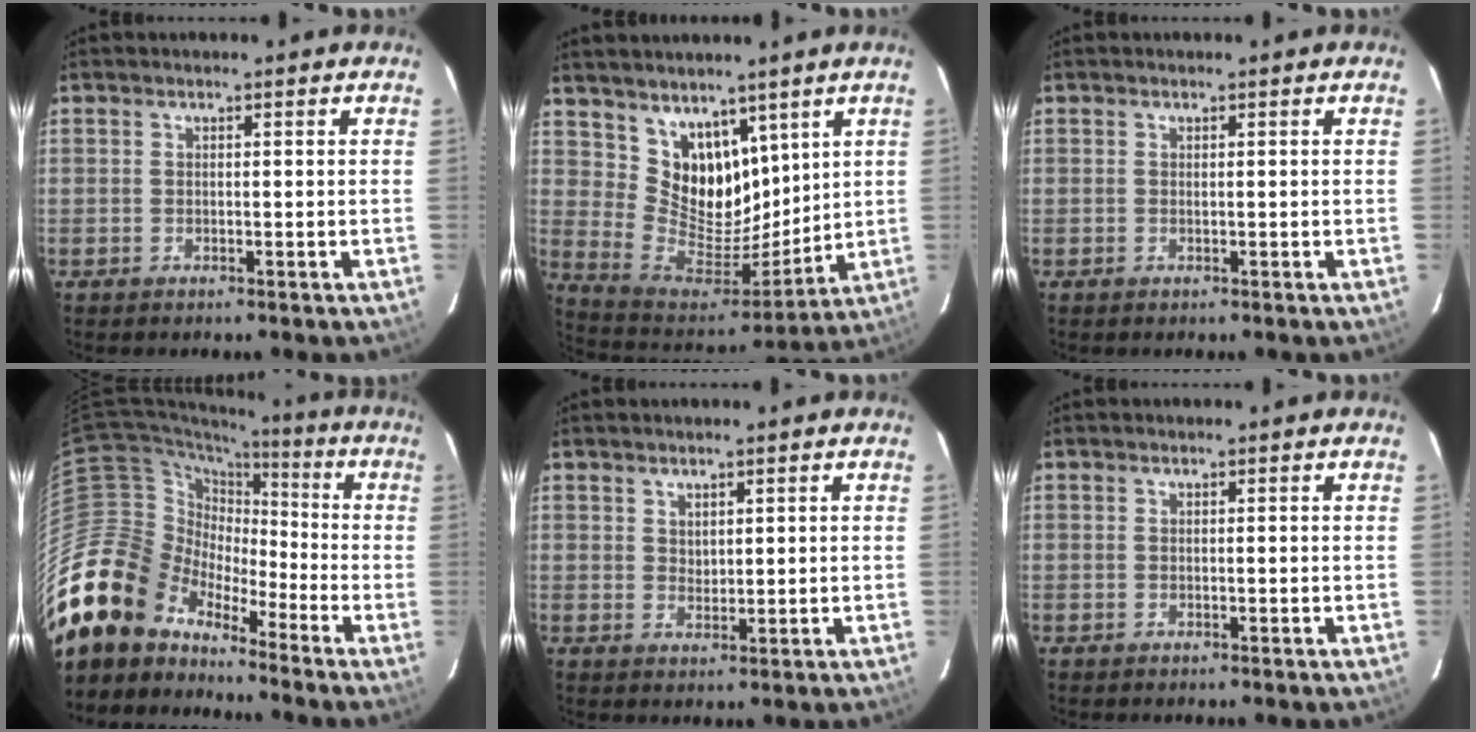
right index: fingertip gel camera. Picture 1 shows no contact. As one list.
[{"total": 13.5, "force": [8.3, 9.0, 5.6], "torque": [-0.099, -0.009, 0.173]}, {"total": 0.0}, {"total": 18.7, "force": [-14.6, 10.5, 5.2], "torque": [-0.114, 0.016, -0.271]}, {"total": 2.0, "force": [1.4, 1.2, 0.6], "torque": [-0.006, 0.001, 0.028]}, {"total": 0.0}]